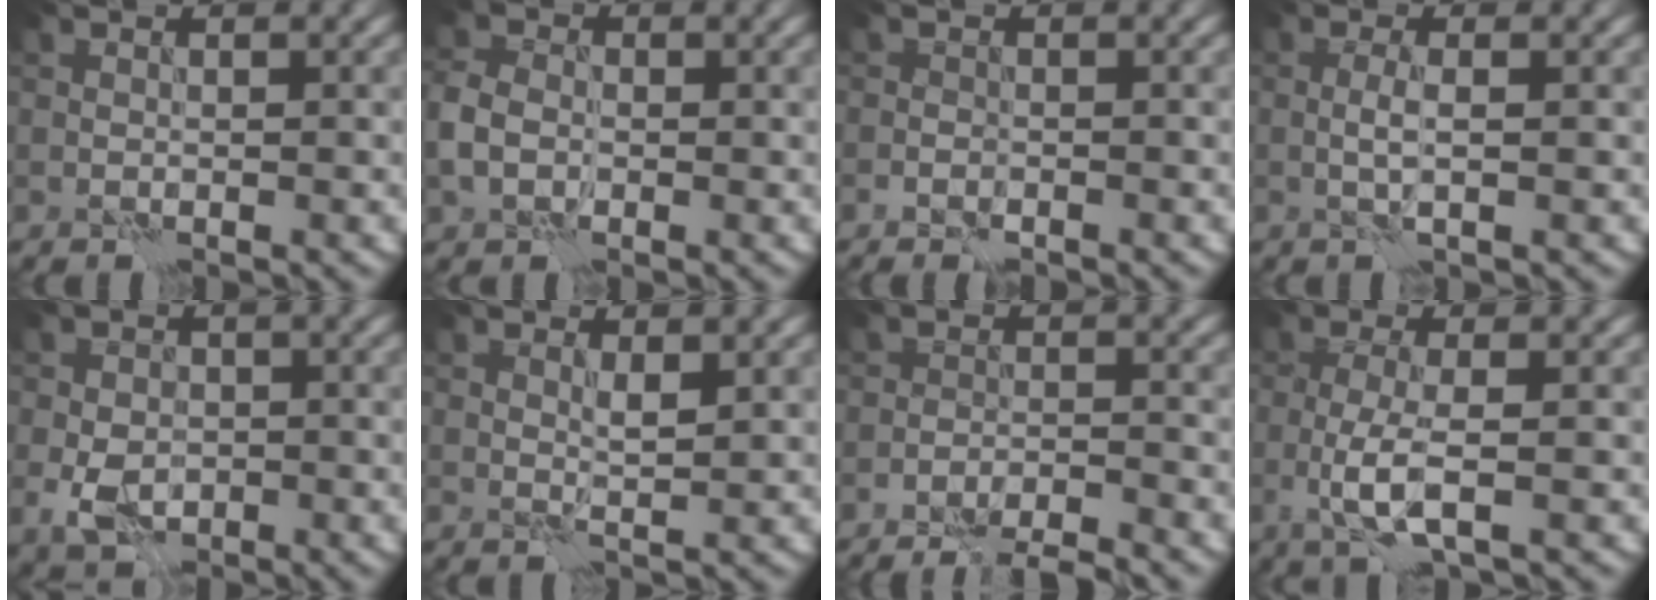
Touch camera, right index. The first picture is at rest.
{"total": 3.4, "force": [-0.6, 2.6, 2.1], "torque": [-0.052, 0.003, -0.021]}
{"total": 1.1, "force": [-0.8, 0.4, 0.6], "torque": [-0.012, 0.000, -0.017]}
{"total": 1.6, "force": [-0.1, 0.3, 1.6], "torque": [-0.035, 0.003, -0.005]}
{"total": 4.2, "force": [-1.1, 3.1, 2.6], "torque": [-0.054, -0.008, -0.025]}
{"total": 1.1, "force": [0.6, 0.2, 1.0], "torque": [-0.020, -0.004, 0.009]}
{"total": 5.7, "force": [-5.3, 0.8, 2.0], "torque": [-0.027, 0.004, -0.076]}
{"total": 3.8, "force": [-0.9, 0.9, 3.5], "torque": [-0.076, -0.002, -0.023]}